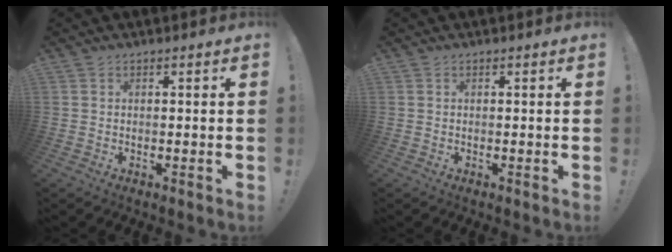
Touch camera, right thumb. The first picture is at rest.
{"total": 0.0}